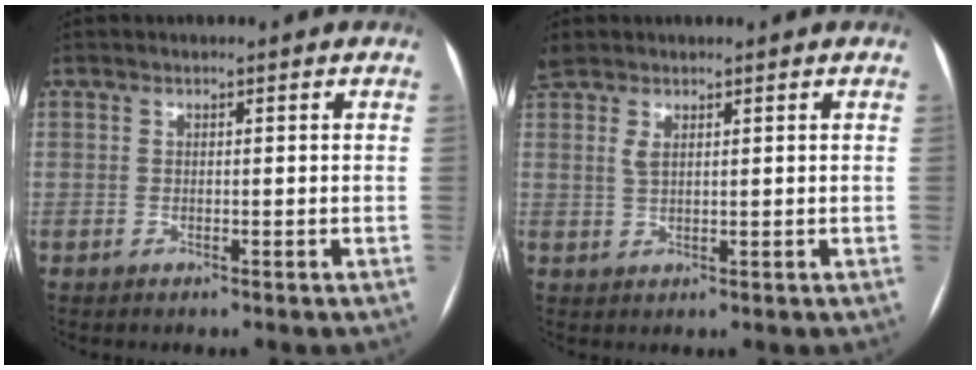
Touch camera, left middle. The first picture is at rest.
{"total": 3.2, "force": [2.0, 1.2, 2.1], "torque": [-0.066, 0.010, 0.050]}